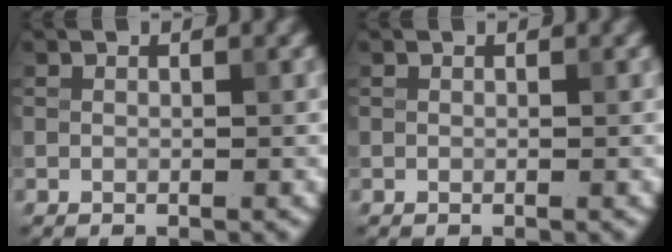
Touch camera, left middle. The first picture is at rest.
{"total": 0.0}